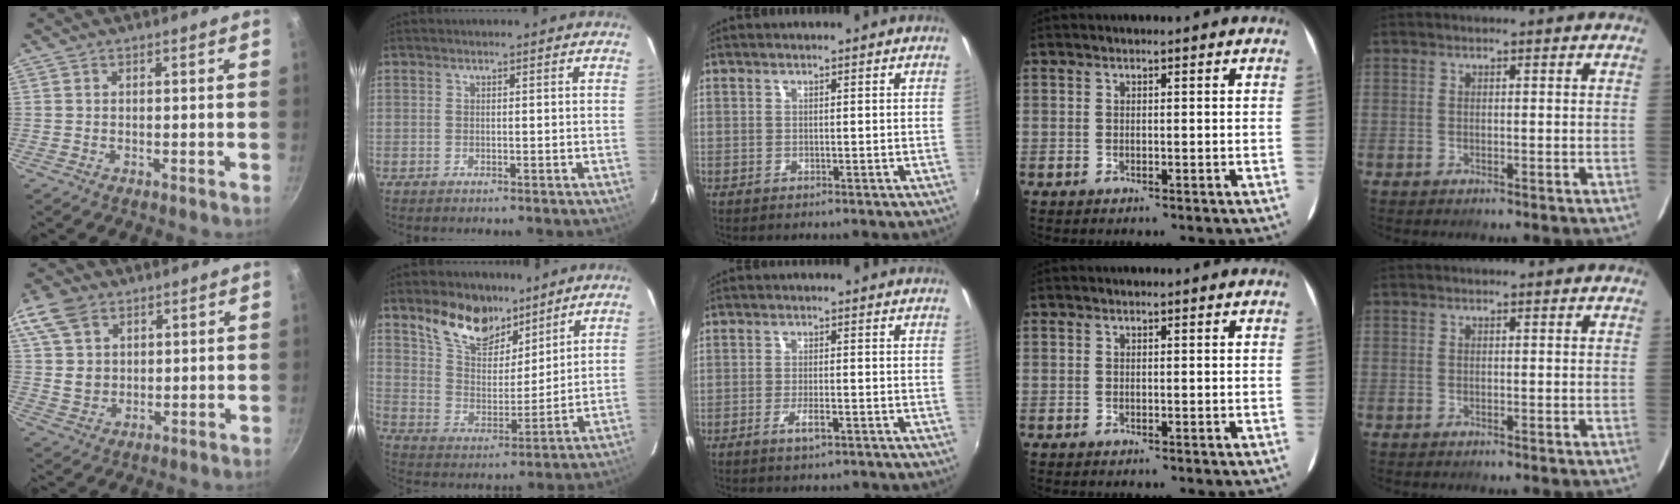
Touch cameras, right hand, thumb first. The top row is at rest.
{"thumb": {"total": 10.3, "force": [4.8, 7.4, 5.2], "torque": [-0.081, -0.013, 0.092]}, "index": {"total": 13.1, "force": [9.4, 6.6, 6.2], "torque": [-0.117, 0.014, 0.173]}, "middle": {"total": 3.3, "force": [-2.3, 0.5, 2.3], "torque": [-0.054, -0.002, -0.041]}}